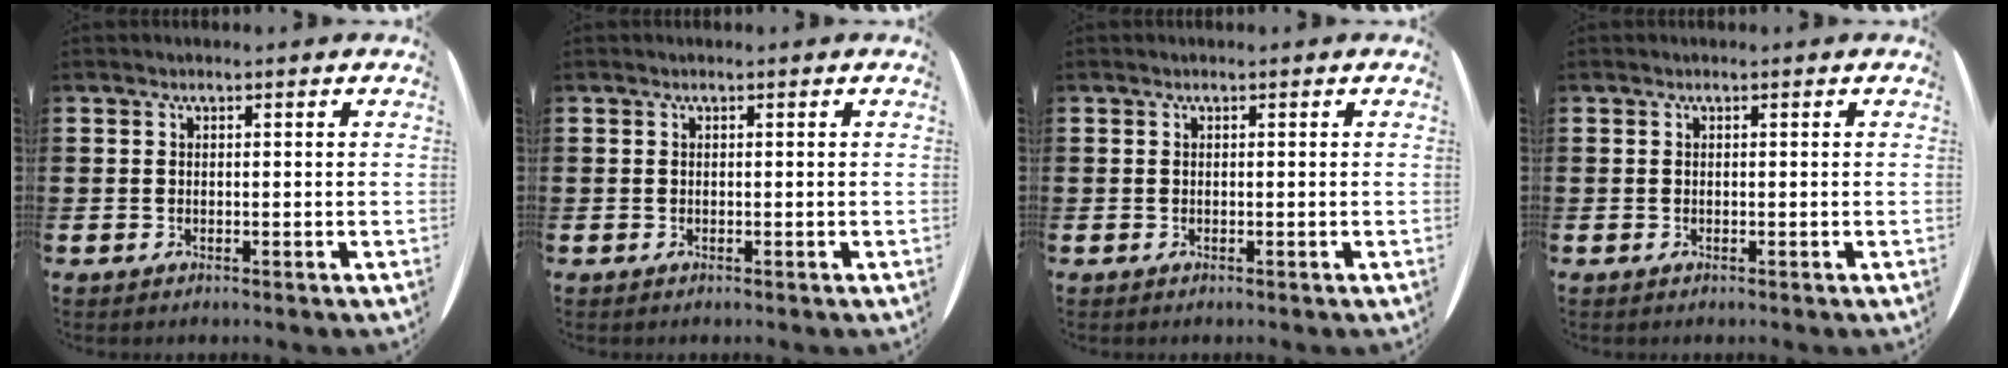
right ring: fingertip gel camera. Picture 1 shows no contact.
{"total": 0.0}
{"total": 0.0}
{"total": 0.0}